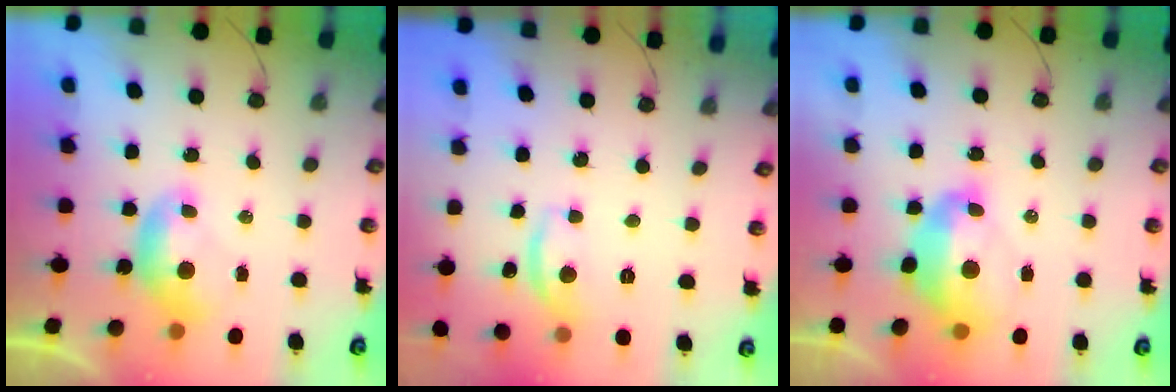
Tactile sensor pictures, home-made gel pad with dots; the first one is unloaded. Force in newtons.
{"total": 7.7, "press": 7.7, "slide": 0.4}
{"total": 6.6, "press": 6.5, "slide": 1.1}